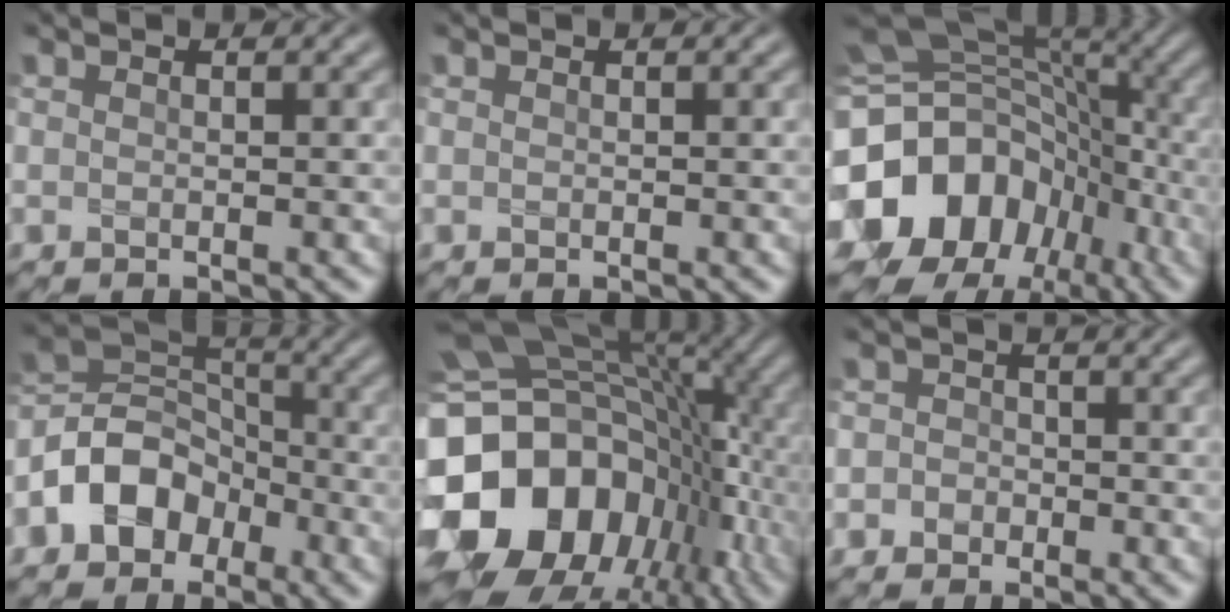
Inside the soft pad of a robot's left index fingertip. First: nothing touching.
{"total": 0.0}
{"total": 21.3, "force": [-7.3, 17.5, 9.7], "torque": [-0.200, -0.035, -0.126]}
{"total": 6.4, "force": [-3.2, 4.7, 2.8], "torque": [-0.039, 0.008, -0.075]}
{"total": 18.6, "force": [-4.8, 14.1, 11.2], "torque": [-0.239, -0.016, -0.084]}
{"total": 2.5, "force": [-0.6, 2.4, 0.5], "torque": [0.022, 0.012, -0.037]}